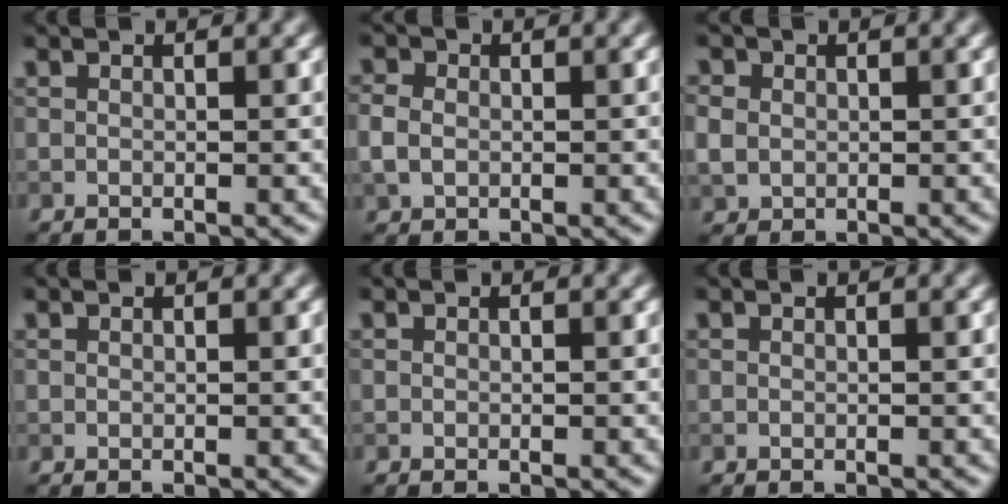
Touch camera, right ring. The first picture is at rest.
{"total": 2.1, "force": [-0.2, 1.7, 1.2], "torque": [-0.028, 0.001, -0.008]}
{"total": 2.1, "force": [0.1, 1.9, 0.9], "torque": [-0.019, 0.001, 0.000]}
{"total": 0.0}
{"total": 0.0}
{"total": 0.0}